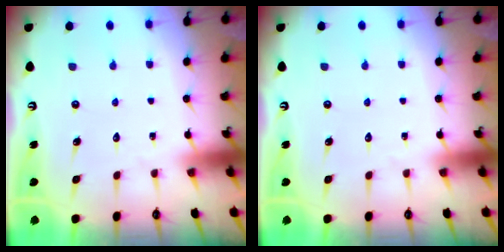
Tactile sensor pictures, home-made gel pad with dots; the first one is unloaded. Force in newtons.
{"total": 0.0}